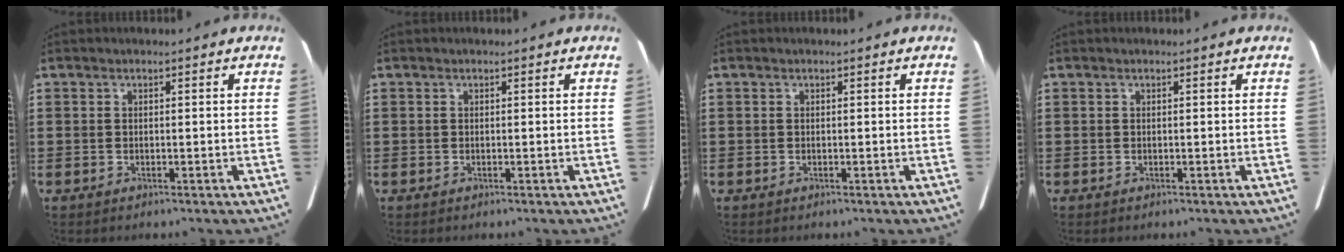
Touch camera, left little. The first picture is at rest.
{"total": 0.0}
{"total": 0.0}
{"total": 0.0}